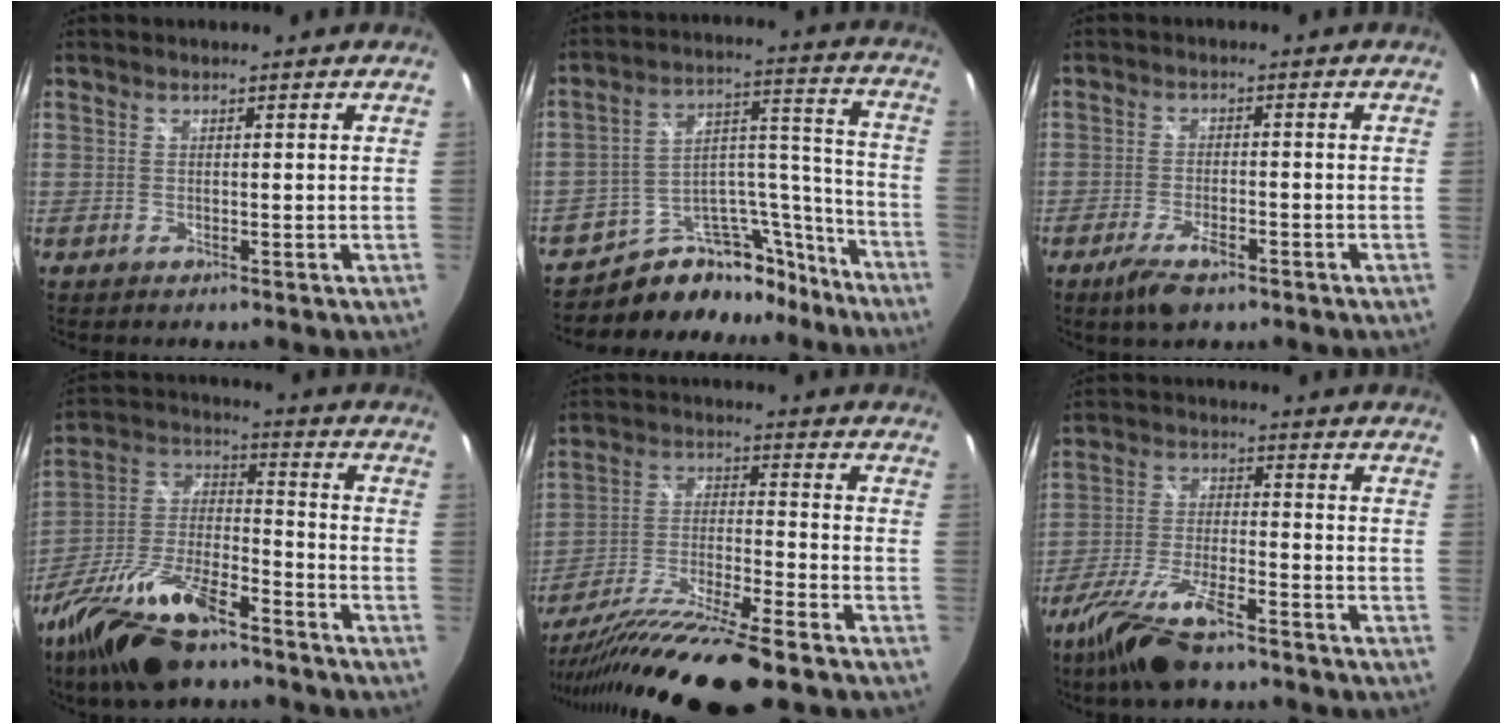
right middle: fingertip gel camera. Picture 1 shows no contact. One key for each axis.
{"total": 16.8, "fx": -14.2, "fy": 7.9, "fz": 4.5, "tx": -0.065, "ty": 0.079, "tz": -0.205}
{"total": 6.2, "fx": -4.2, "fy": 2.2, "fz": 4.0, "tx": -0.097, "ty": -0.010, "tz": -0.072}
{"total": 20.4, "fx": -13.8, "fy": 7.3, "fz": 13.2, "tx": -0.272, "ty": -0.014, "tz": -0.251}
{"total": 19.1, "fx": -15.0, "fy": 0.3, "fz": 11.8, "tx": -0.223, "ty": -0.049, "tz": -0.260}
{"total": 12.8, "fx": -9.5, "fy": 3.5, "fz": 7.9, "tx": -0.171, "ty": -0.023, "tz": -0.176}